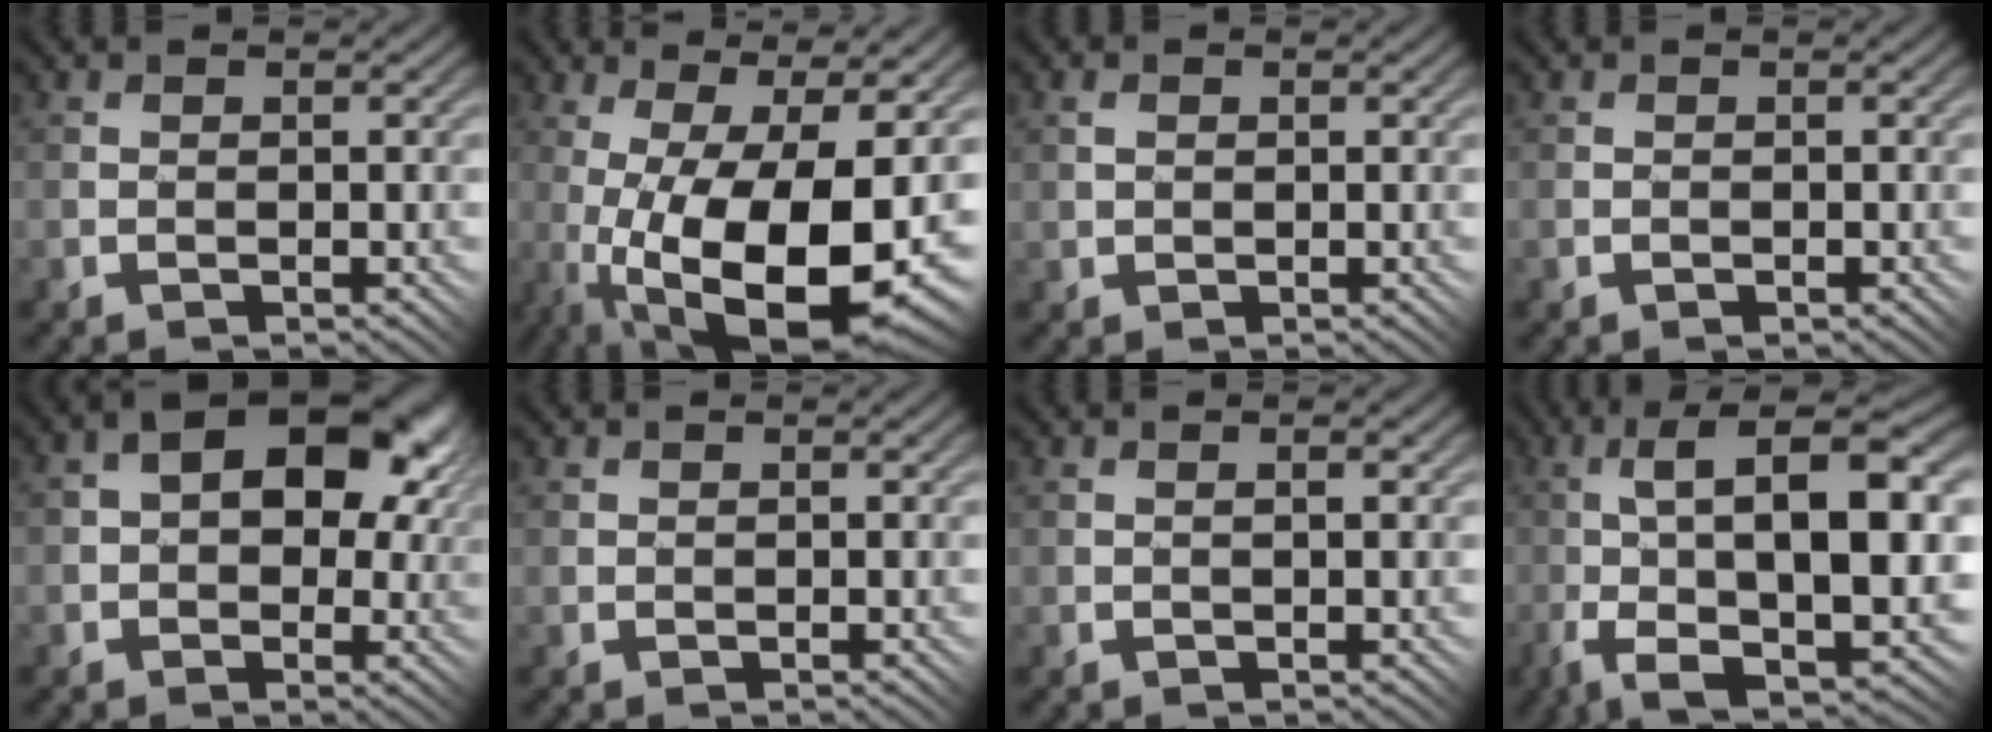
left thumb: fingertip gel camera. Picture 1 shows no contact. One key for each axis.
{"total": 14.9, "fx": -4.1, "fy": 4.8, "fz": 13.6, "tx": -0.229, "ty": -0.018, "tz": -0.053}
{"total": 1.4, "fx": 0.6, "fy": 1.1, "fz": 0.6, "tx": -0.012, "ty": 0.001, "tz": 0.011}
{"total": 0.0}
{"total": 11.8, "fx": 3.1, "fy": 7.7, "fz": 8.4, "tx": -0.109, "ty": 0.006, "tz": 0.053}
{"total": 0.5, "fx": 0.4, "fy": 0.2, "fz": 0.1, "tx": -0.004, "ty": 0.000, "tz": 0.011}
{"total": 1.2, "fx": 0.6, "fy": 0.0, "fz": 1.1, "tx": -0.017, "ty": 0.008, "tz": 0.016}
{"total": 15.3, "fx": 0.3, "fy": 5.0, "fz": 14.4, "tx": -0.255, "ty": 0.009, "tz": 0.007}